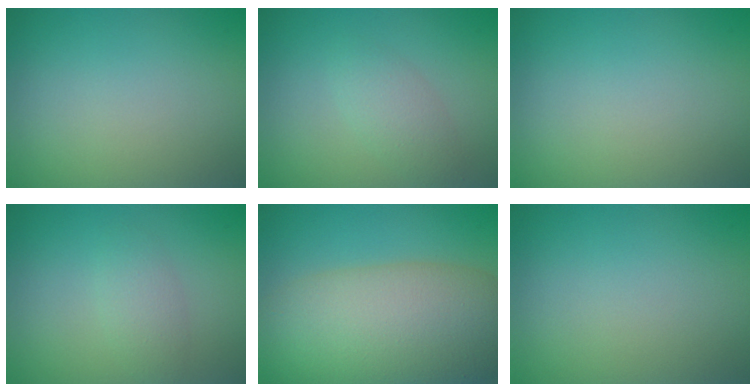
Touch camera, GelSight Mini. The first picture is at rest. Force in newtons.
{"total": 2.1, "press": 2.1, "slide": 0.1}
{"total": 0.0}
{"total": 1.9, "press": 1.9, "slide": 0.1}
{"total": 12.3, "press": 12.3, "slide": 0.6}
{"total": 0.0}